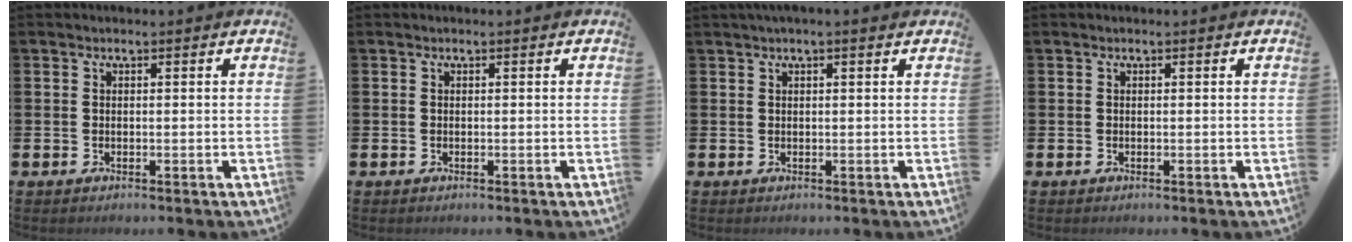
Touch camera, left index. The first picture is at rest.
{"total": 0.0}
{"total": 0.9, "force": [0.7, -0.1, 0.6], "torque": [-0.006, 0.000, 0.012]}
{"total": 0.0}